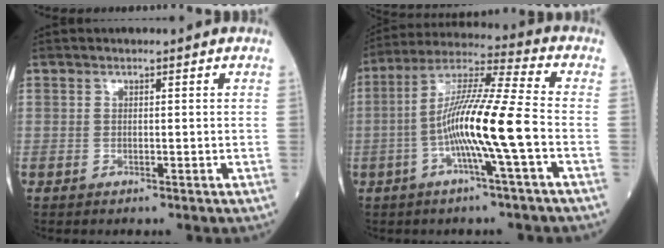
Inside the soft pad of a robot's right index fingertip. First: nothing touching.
{"total": 12.8, "force": [-3.2, -0.8, 12.4], "torque": [-0.234, 0.008, -0.068]}